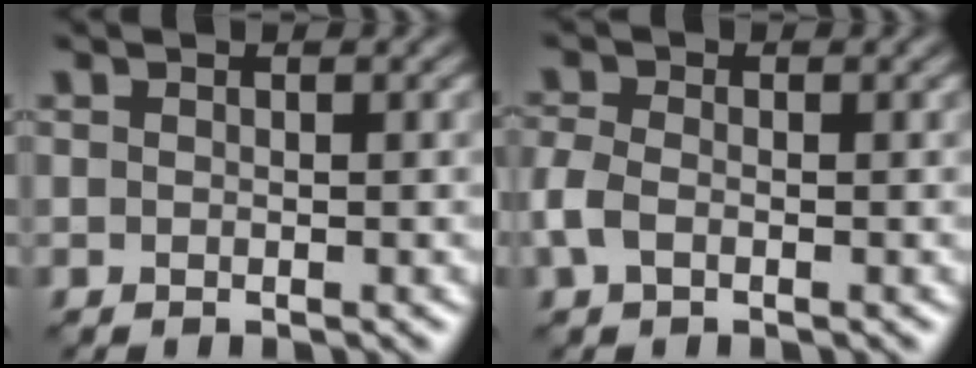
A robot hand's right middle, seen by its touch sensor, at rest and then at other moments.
{"total": 2.2, "force": [-0.9, 1.4, 1.4], "torque": [-0.039, 0.001, -0.026]}